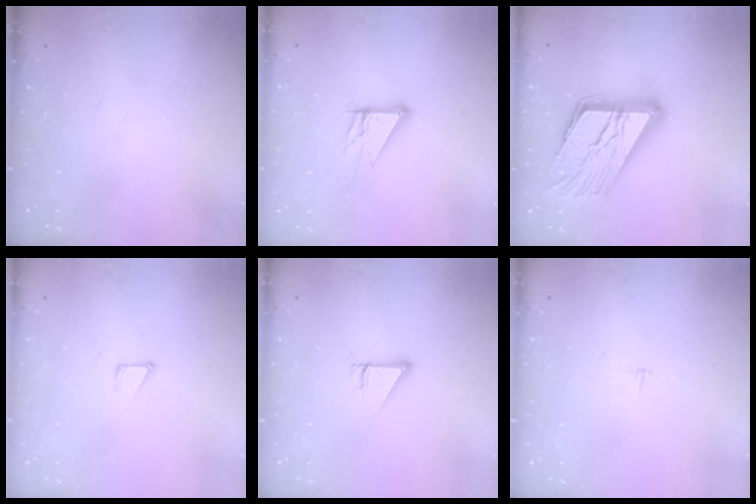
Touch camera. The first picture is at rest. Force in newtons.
{"total": 10.3, "press": 10.2, "slide": 1.0}
{"total": 22.8, "press": 22.7, "slide": 2.2}
{"total": 2.9, "press": 2.9, "slide": 0.3}
{"total": 2.5, "press": 2.5, "slide": 0.1}
{"total": 2.1, "press": 2.1, "slide": 0.2}